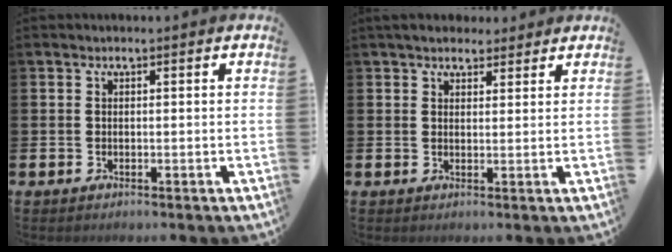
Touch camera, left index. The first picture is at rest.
{"total": 3.8, "force": [3.5, 1.5, 0.4], "torque": [-0.010, -0.008, 0.063]}